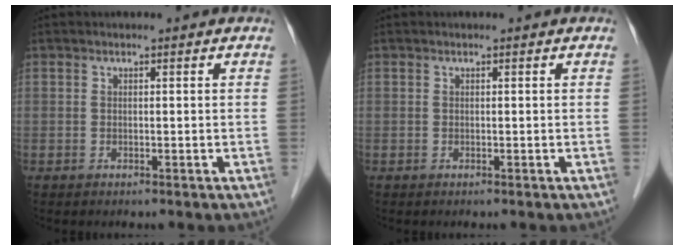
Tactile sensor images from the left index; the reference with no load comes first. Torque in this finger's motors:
{"motor_torque": [-0.07, -0.03, 0.02, 0.00]}